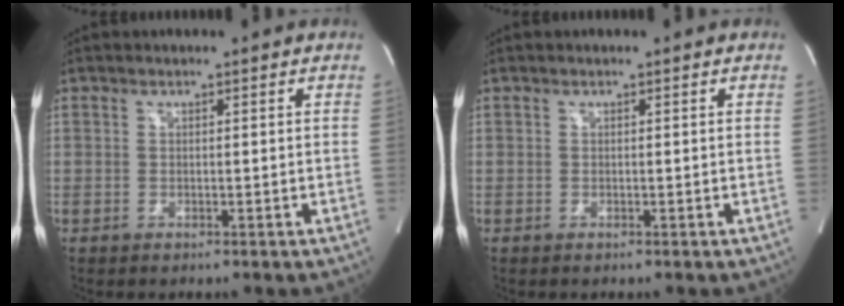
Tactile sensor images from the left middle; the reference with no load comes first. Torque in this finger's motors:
{"motor_torque": [0.00, 0.00, 0.00, 0.00]}